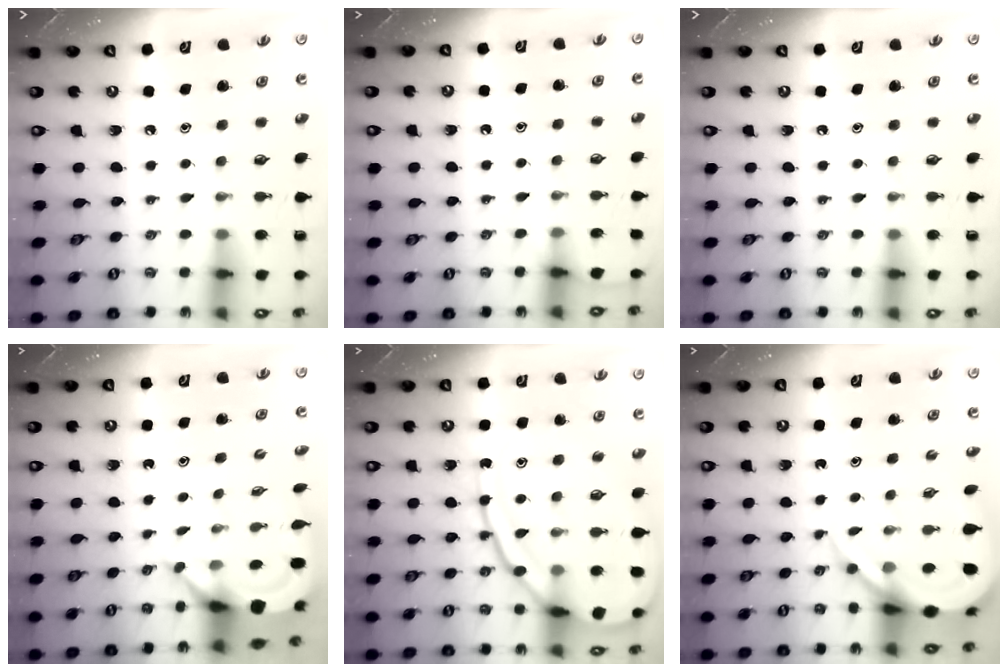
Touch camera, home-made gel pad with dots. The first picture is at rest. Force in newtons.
{"total": 4.0, "press": 4.0, "slide": 0.3}
{"total": 0.0}
{"total": 6.2, "press": 6.2, "slide": 0.5}
{"total": 17.1, "press": 17.1, "slide": 1.4}
{"total": 8.2, "press": 8.2, "slide": 0.9}